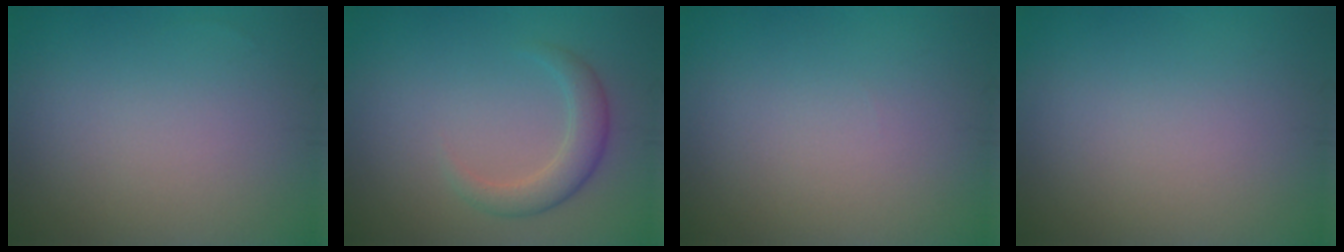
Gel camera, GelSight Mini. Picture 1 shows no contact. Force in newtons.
{"total": 2.7, "press": 2.7, "slide": 0.2}
{"total": 0.0}
{"total": 0.0}